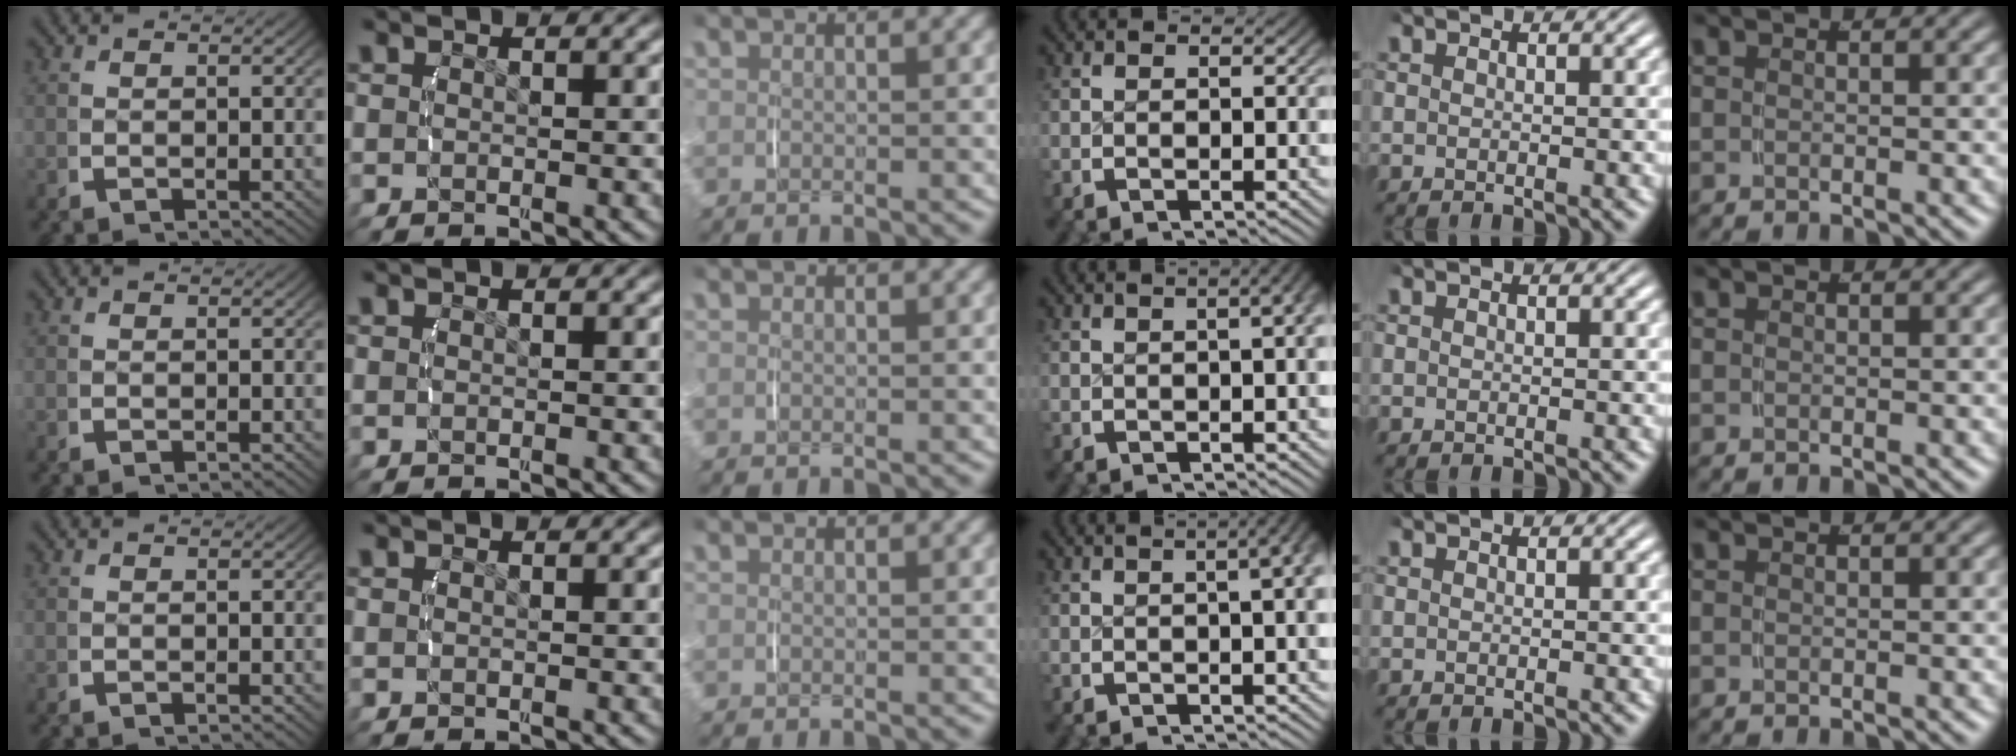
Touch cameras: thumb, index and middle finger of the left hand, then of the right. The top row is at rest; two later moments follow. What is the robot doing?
{"motion": "lift_and_place", "object": "measuring cup"}